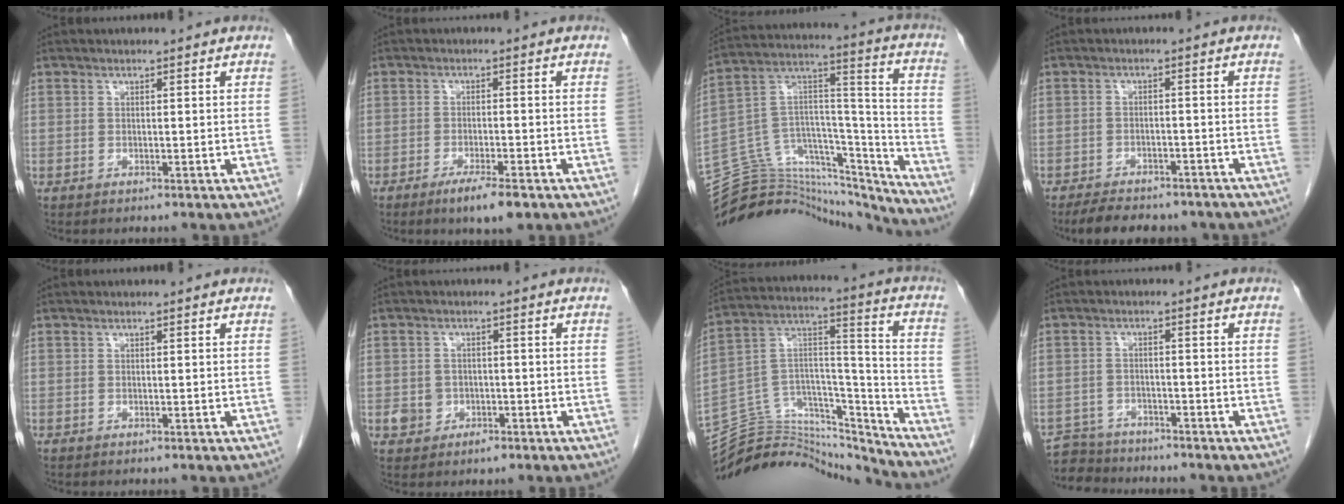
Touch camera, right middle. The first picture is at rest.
{"total": 5.2, "force": [-3.3, 0.6, 3.9], "torque": [-0.070, -0.011, -0.051]}
{"total": 26.2, "force": [-24.8, 6.6, 5.4], "torque": [-0.107, 0.050, -0.381]}
{"total": 10.8, "force": [-9.1, 3.9, 4.4], "torque": [-0.069, 0.001, -0.118]}
{"total": 0.0}
{"total": 3.2, "force": [-1.1, 2.8, 1.1], "torque": [-0.011, 0.008, -0.009]}
{"total": 20.9, "force": [-20.2, 4.6, 2.9], "torque": [-0.057, 0.065, -0.323]}
{"total": 6.0, "force": [-5.7, 1.8, -0.2], "torque": [0.009, -0.002, -0.098]}